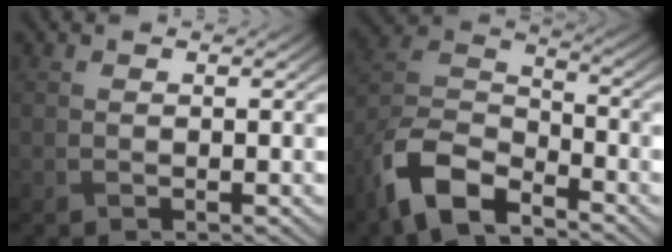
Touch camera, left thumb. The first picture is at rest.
{"total": 11.0, "force": [-7.5, 4.8, 6.4], "torque": [-0.141, -0.009, -0.163]}